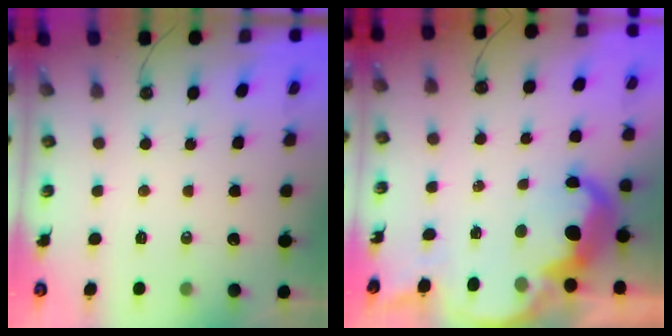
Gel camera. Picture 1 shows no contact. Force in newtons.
{"total": 9.0, "press": 9.0, "slide": 0.6}